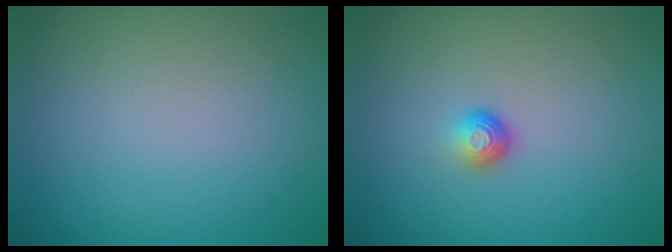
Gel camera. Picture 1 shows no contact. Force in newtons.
{"total": 1.6, "press": 1.0, "slide": 1.2}